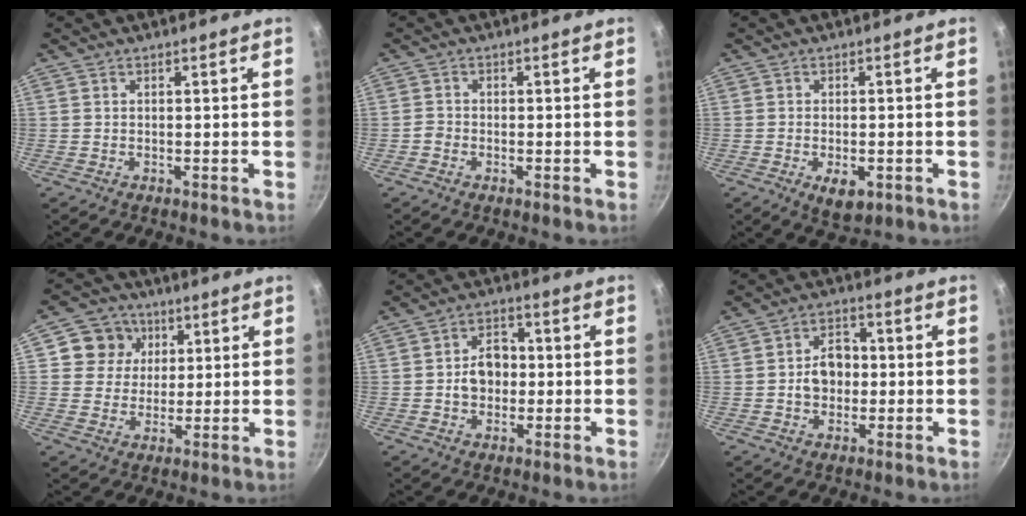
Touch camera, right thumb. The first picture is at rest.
{"total": 1.5, "force": [-0.9, 1.1, 0.5], "torque": [-0.009, 0.008, -0.021]}
{"total": 5.5, "force": [-1.9, 2.9, 4.2], "torque": [-0.055, 0.002, -0.021]}
{"total": 8.3, "force": [2.7, 7.5, 2.2], "torque": [-0.002, 0.001, 0.036]}
{"total": 6.8, "force": [-0.5, 5.4, 4.2], "torque": [-0.035, 0.015, -0.011]}
{"total": 6.9, "force": [-0.4, 5.4, 4.3], "torque": [-0.036, 0.015, -0.011]}